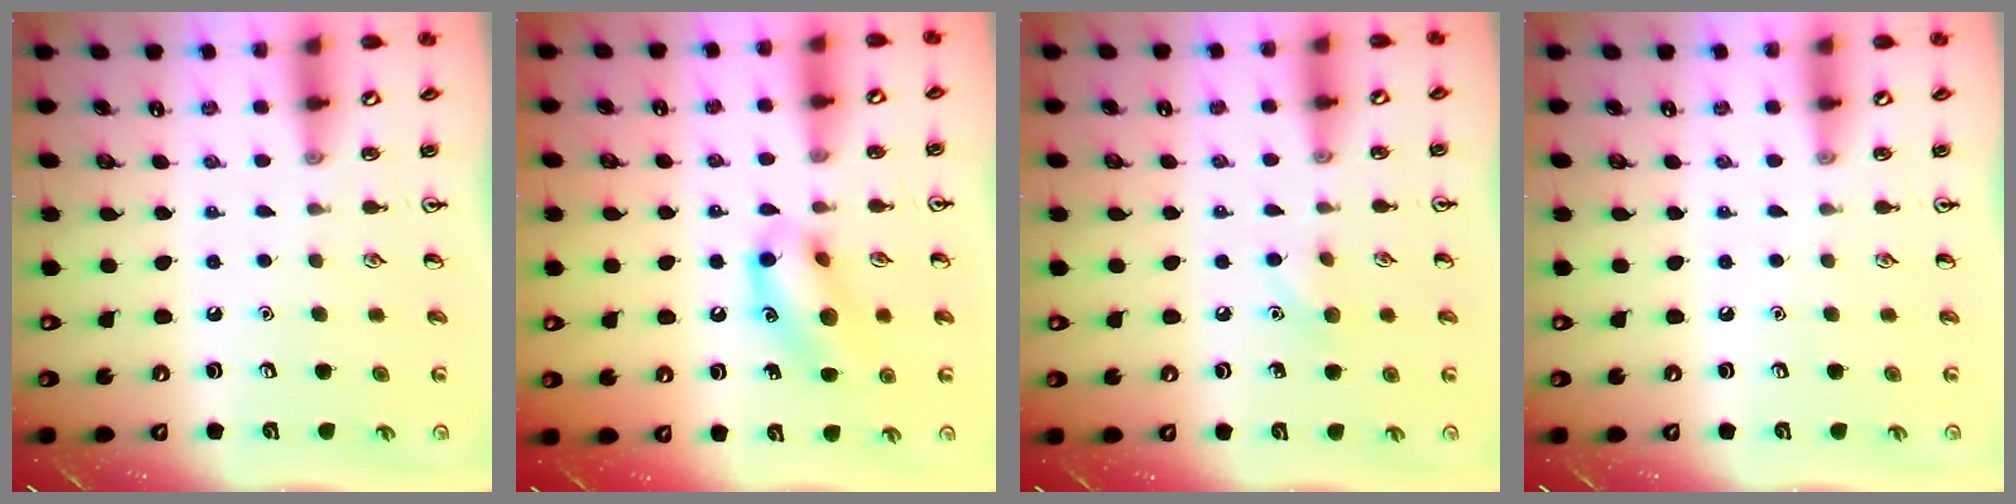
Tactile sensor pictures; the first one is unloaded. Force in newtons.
{"total": 12.7, "press": 12.6, "slide": 1.9}
{"total": 5.8, "press": 5.5, "slide": 1.7}
{"total": 0.0}